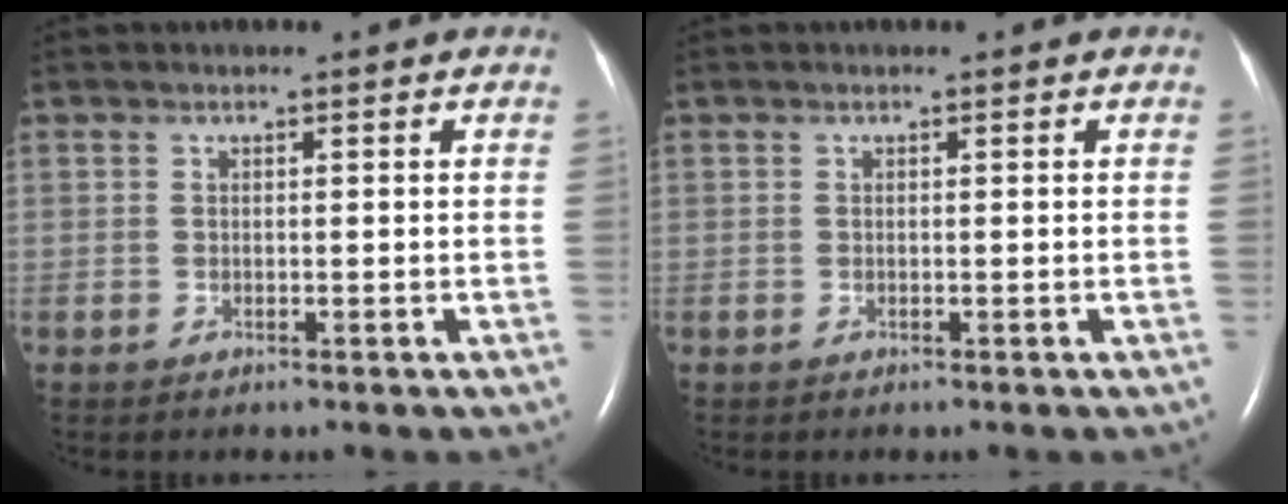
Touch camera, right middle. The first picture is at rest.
{"total": 0.0}